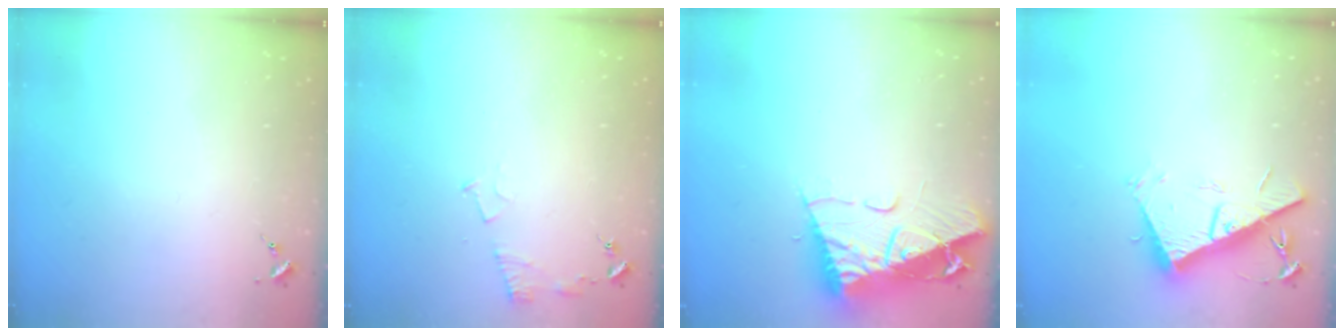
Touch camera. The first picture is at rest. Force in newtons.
{"total": 6.1, "press": 6.1, "slide": 0.7}
{"total": 13.6, "press": 13.6, "slide": 1.1}
{"total": 17.5, "press": 17.5, "slide": 0.4}